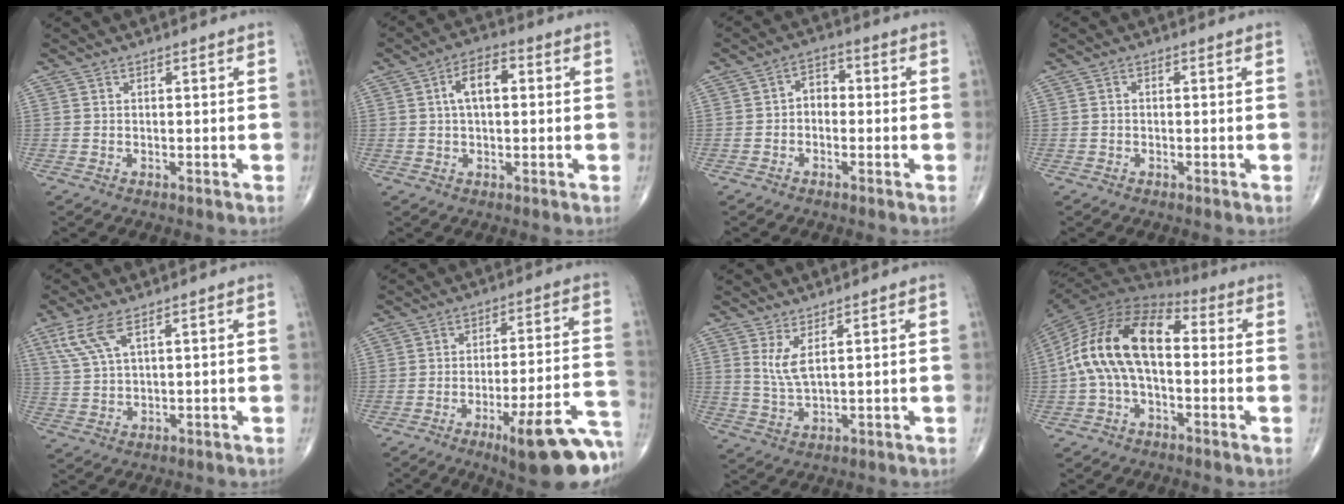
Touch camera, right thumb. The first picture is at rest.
{"total": 7.0, "force": [1.2, 3.6, 5.9], "torque": [-0.098, 0.017, 0.016]}
{"total": 3.8, "force": [-0.5, 2.9, 2.5], "torque": [-0.023, 0.018, -0.022]}
{"total": 0.7, "force": [-0.2, 0.5, 0.5], "torque": [-0.007, 0.002, -0.007]}
{"total": 6.7, "force": [3.6, 2.0, 5.2], "torque": [-0.129, -0.003, 0.082]}
{"total": 18.8, "force": [-9.8, 4.2, 15.5], "torque": [-0.154, 0.061, -0.129]}
{"total": 4.5, "force": [2.0, 1.0, 3.9], "torque": [-0.087, -0.021, 0.050]}
{"total": 17.3, "force": [0.1, 9.4, 14.5], "torque": [-0.267, 0.043, -0.009]}